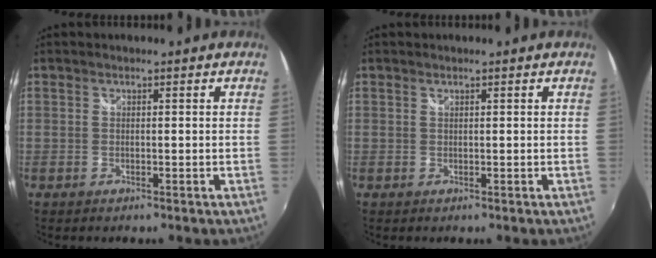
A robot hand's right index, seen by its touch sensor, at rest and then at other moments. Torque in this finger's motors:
{"motor_torque": [0.07, 0.03, 0.04, 0.01]}